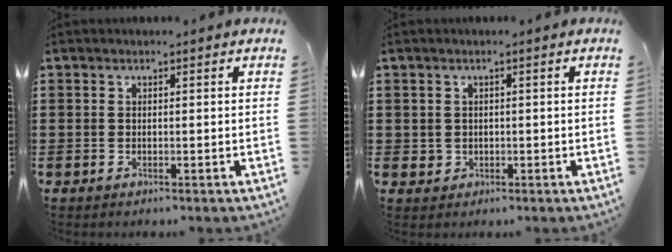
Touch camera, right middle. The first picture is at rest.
{"total": 1.2, "force": [0.1, 1.2, 0.2], "torque": [-0.008, 0.006, 0.000]}